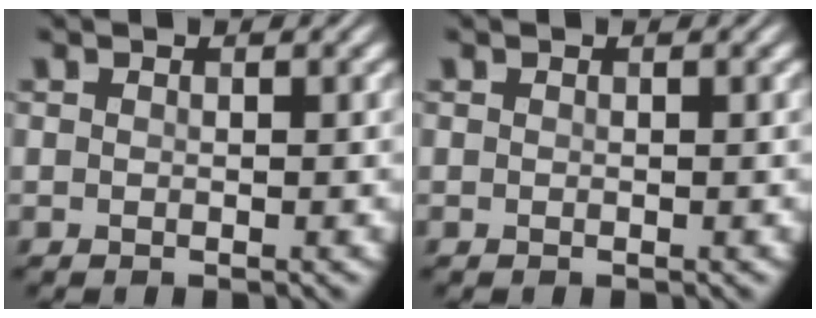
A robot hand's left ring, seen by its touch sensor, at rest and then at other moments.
{"total": 0.0}